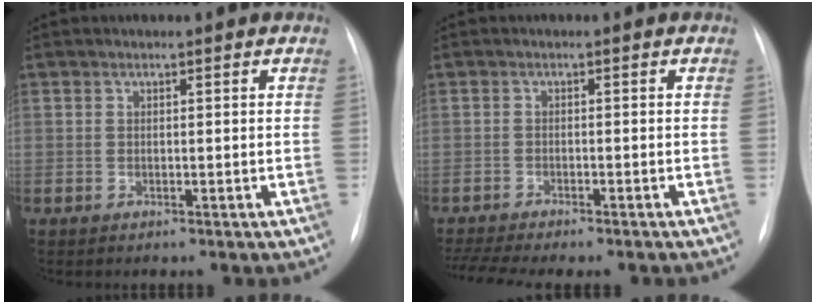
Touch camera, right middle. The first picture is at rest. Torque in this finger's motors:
{"motor_torque": [0.65, -1.04, 0.12, 0.03]}